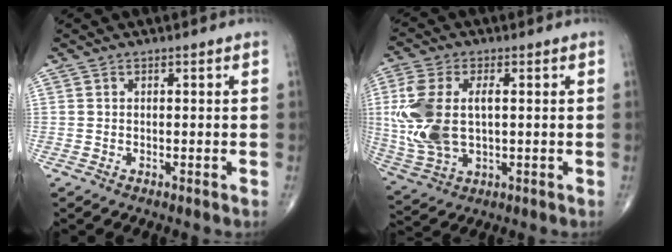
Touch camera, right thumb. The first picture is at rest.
{"total": 14.2, "force": [1.0, 8.0, 11.7], "torque": [-0.273, 0.000, 0.026]}